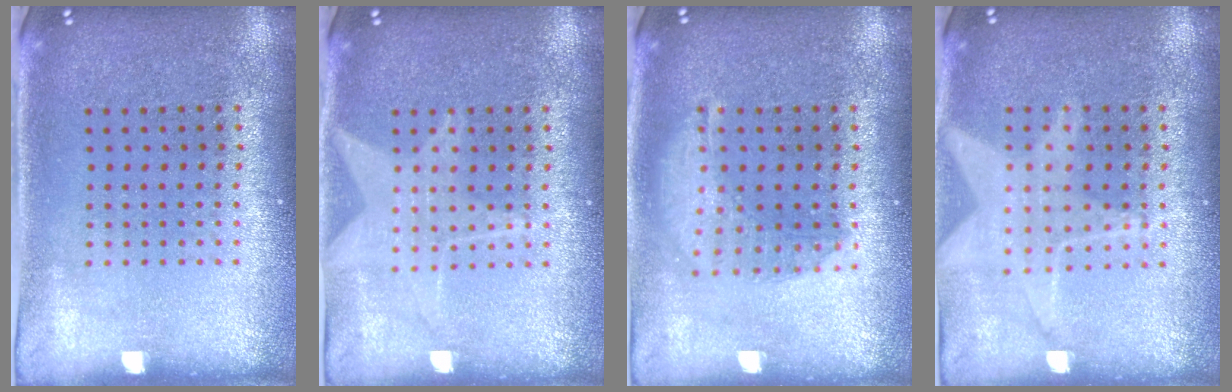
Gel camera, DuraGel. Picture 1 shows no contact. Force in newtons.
{"total": 1.9, "press": 1.9, "slide": 0.2}
{"total": 1.4, "press": 1.3, "slide": 0.6}
{"total": 1.3, "press": 1.2, "slide": 0.4}